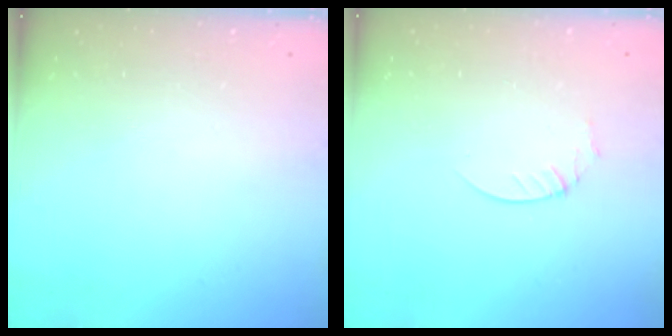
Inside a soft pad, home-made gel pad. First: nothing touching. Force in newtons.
{"total": 2.1, "press": 2.1, "slide": 0.2}